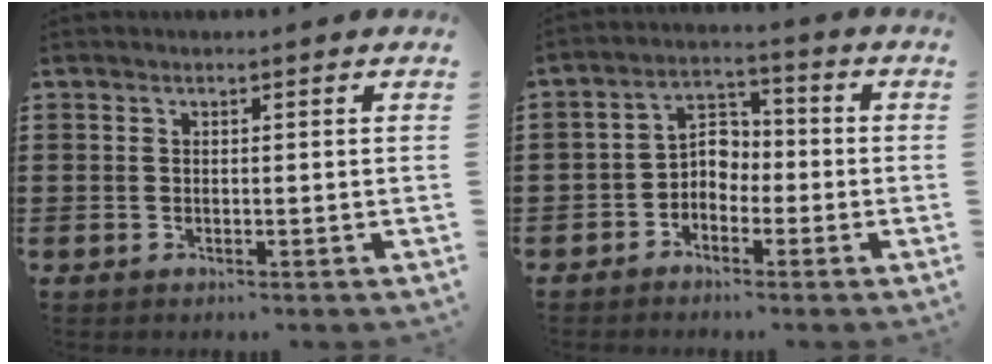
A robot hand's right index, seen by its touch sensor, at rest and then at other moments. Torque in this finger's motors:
{"motor_torque": [1.03, 1.10, 0.13, 0.01]}